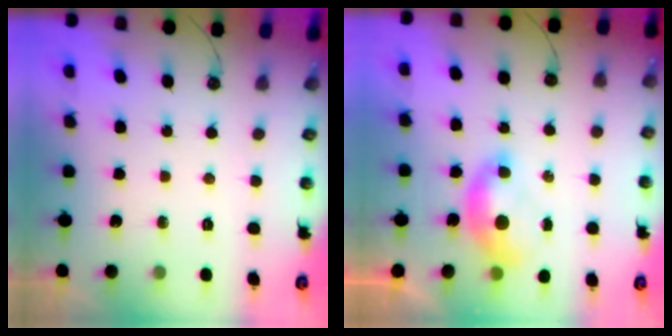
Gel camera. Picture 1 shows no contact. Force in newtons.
{"total": 1.7, "press": 1.5, "slide": 0.7}